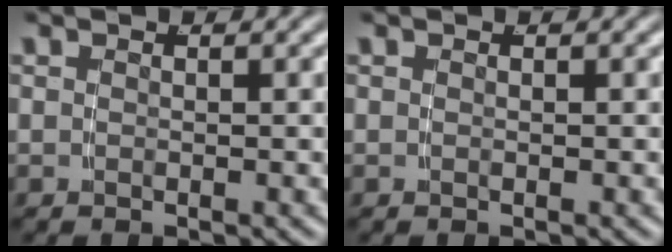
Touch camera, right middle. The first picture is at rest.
{"total": 0.0}